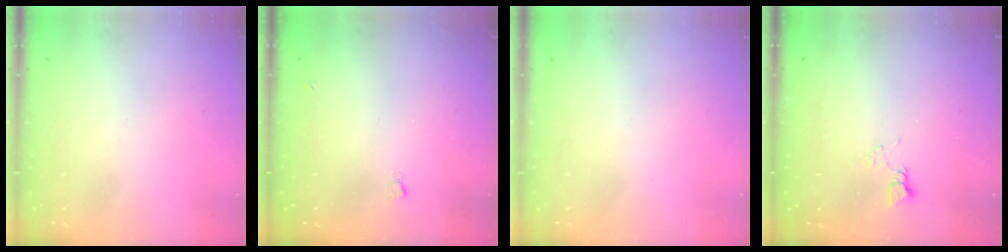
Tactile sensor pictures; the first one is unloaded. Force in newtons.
{"total": 2.6, "press": 2.6, "slide": 0.5}
{"total": 0.0}
{"total": 2.5, "press": 2.5, "slide": 0.3}